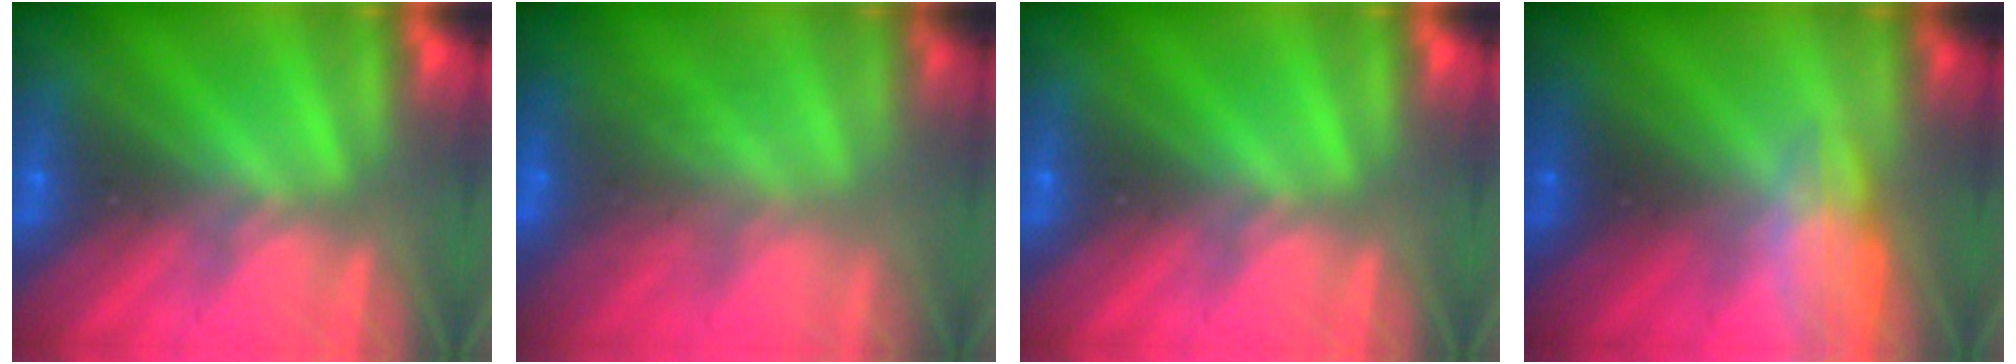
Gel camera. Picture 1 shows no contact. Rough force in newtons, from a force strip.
{"total": 7.3}
{"total": 0.0}
{"total": 2.8}